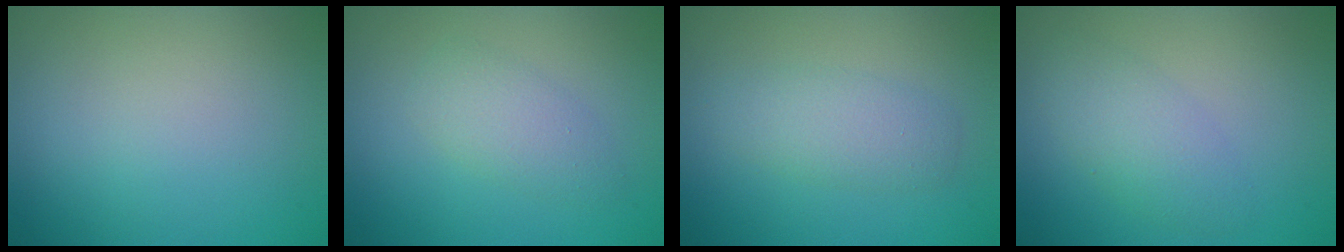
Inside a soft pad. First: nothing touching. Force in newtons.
{"total": 2.7, "press": 2.7, "slide": 0.1}
{"total": 2.9, "press": 2.9, "slide": 0.1}
{"total": 3.1, "press": 3.1, "slide": 0.0}